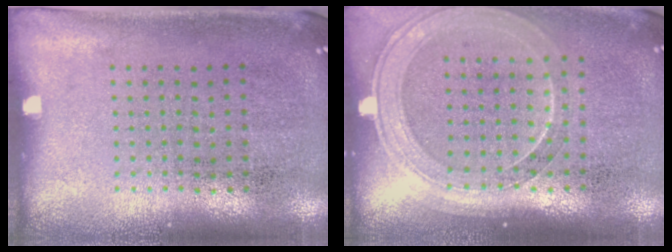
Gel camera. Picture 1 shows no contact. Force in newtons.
{"total": 1.8, "press": 1.6, "slide": 0.8}